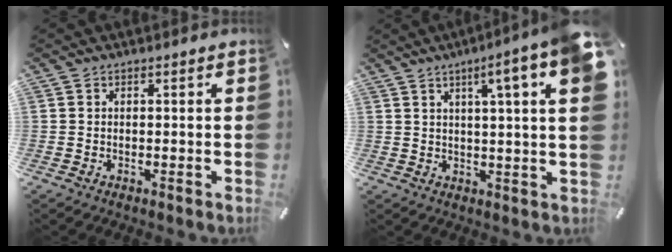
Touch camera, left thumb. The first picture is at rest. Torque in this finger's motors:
{"motor_torque": [2.48, 2.53, 1.45, -1.32, 0.10]}